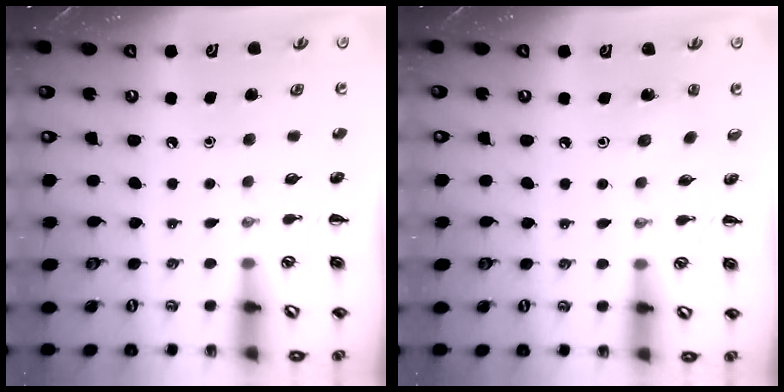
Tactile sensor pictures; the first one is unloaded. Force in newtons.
{"total": 2.1, "press": 2.0, "slide": 0.8}